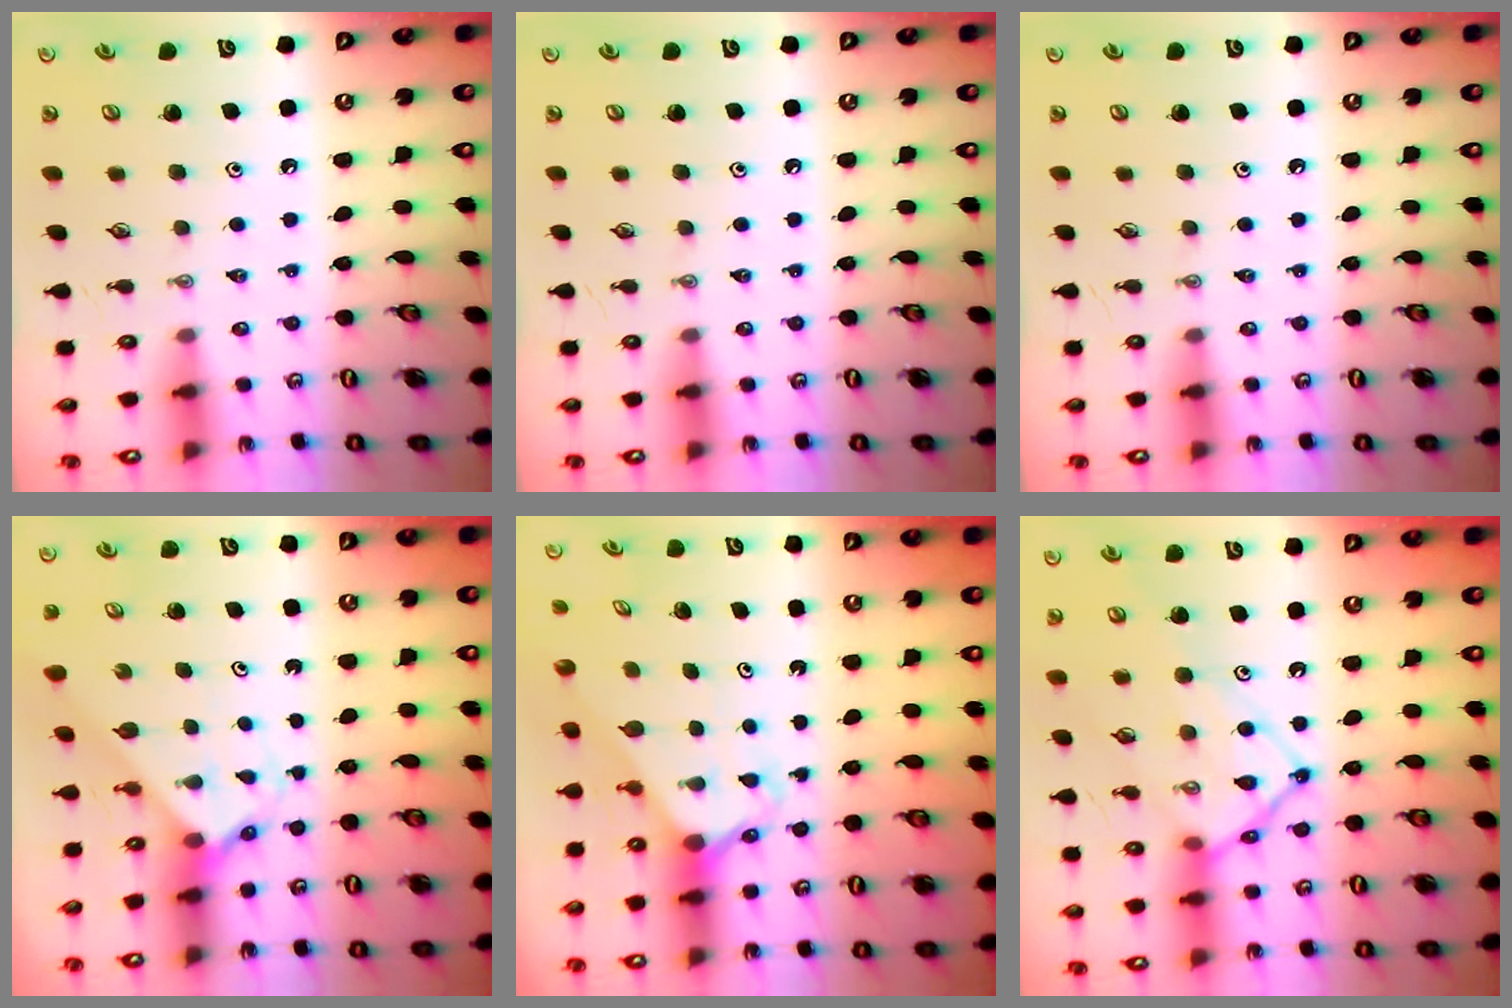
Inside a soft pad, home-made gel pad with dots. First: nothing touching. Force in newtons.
{"total": 0.0}
{"total": 0.0}
{"total": 2.2, "press": 2.2, "slide": 0.1}
{"total": 2.2, "press": 2.2, "slide": 0.2}
{"total": 13.9, "press": 13.9, "slide": 1.4}